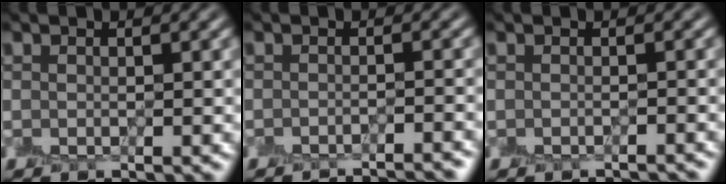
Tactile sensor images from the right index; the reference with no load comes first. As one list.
[{"total": 3.7, "force": [-3.6, 0.2, 0.8], "torque": [-0.007, 0.005, -0.042]}, {"total": 1.4, "force": [-1.4, -0.1, -0.1], "torque": [0.006, -0.010, -0.022]}]